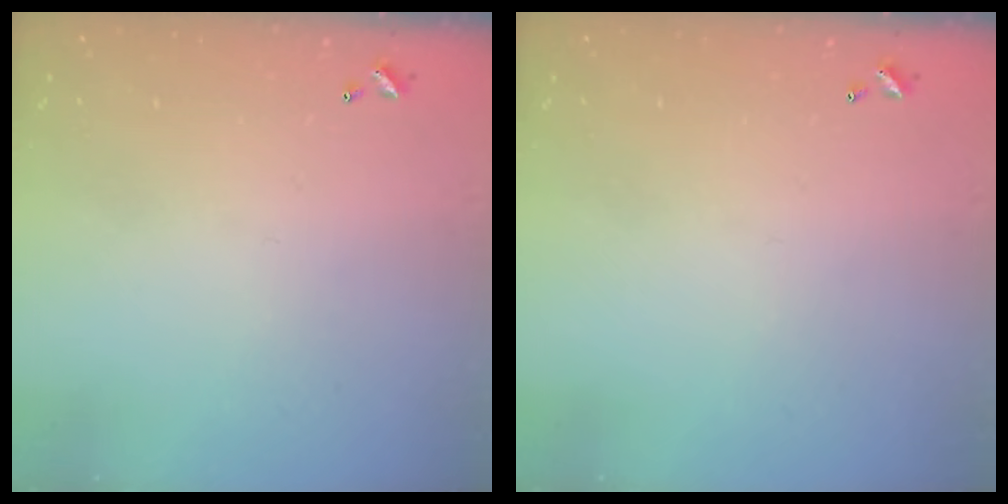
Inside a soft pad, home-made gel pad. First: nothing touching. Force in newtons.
{"total": 0.0}